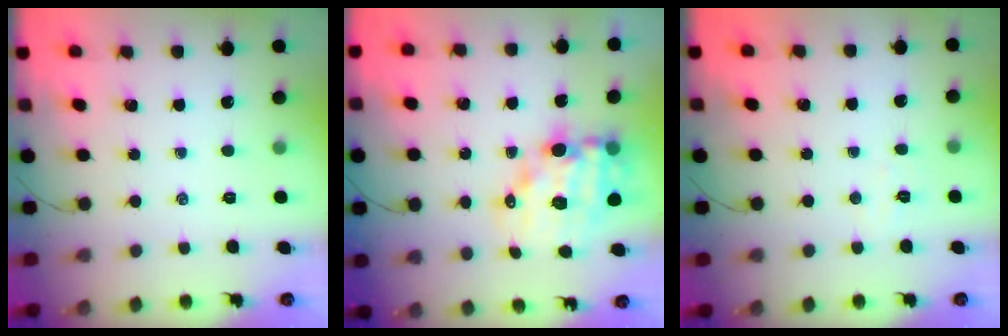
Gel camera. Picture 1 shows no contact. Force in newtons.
{"total": 13.2, "press": 12.8, "slide": 3.4}
{"total": 2.7, "press": 2.6, "slide": 0.7}